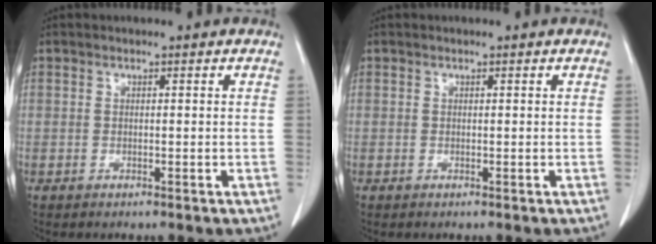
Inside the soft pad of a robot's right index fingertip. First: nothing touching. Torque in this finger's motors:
{"motor_torque": [-0.20, 0.22, -0.03, -0.01]}